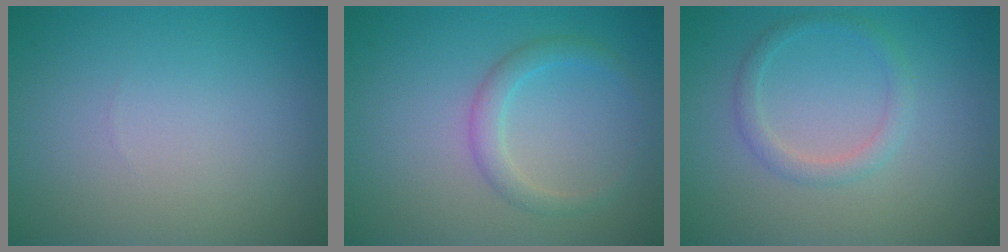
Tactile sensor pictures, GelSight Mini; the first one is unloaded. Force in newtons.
{"total": 2.0, "press": 2.0, "slide": 0.1}
{"total": 1.7, "press": 1.7, "slide": 0.0}